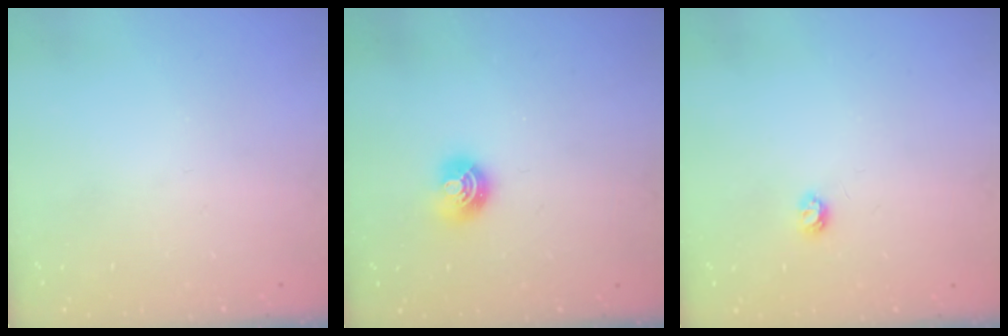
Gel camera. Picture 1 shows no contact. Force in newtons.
{"total": 6.6, "press": 6.6, "slide": 0.5}
{"total": 3.4, "press": 3.4, "slide": 0.5}